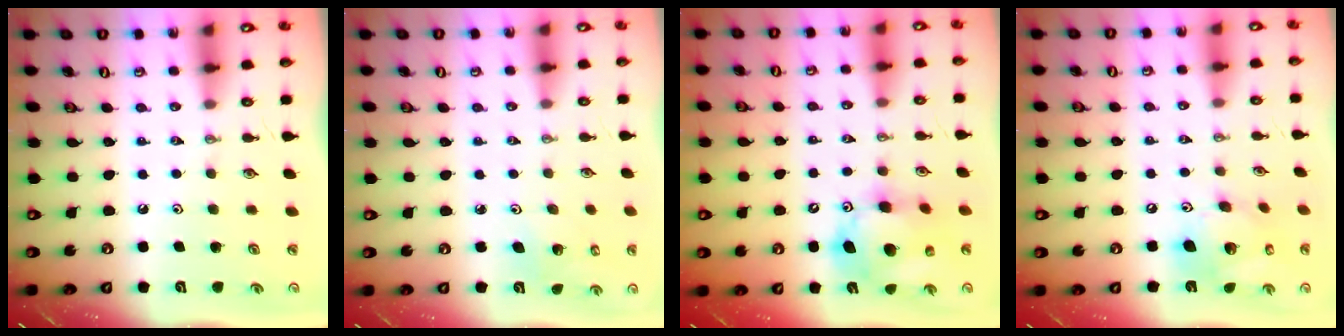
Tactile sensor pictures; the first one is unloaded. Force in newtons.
{"total": 3.5, "press": 3.3, "slide": 0.9}
{"total": 15.5, "press": 15.3, "slide": 2.4}
{"total": 16.0, "press": 15.8, "slide": 2.8}